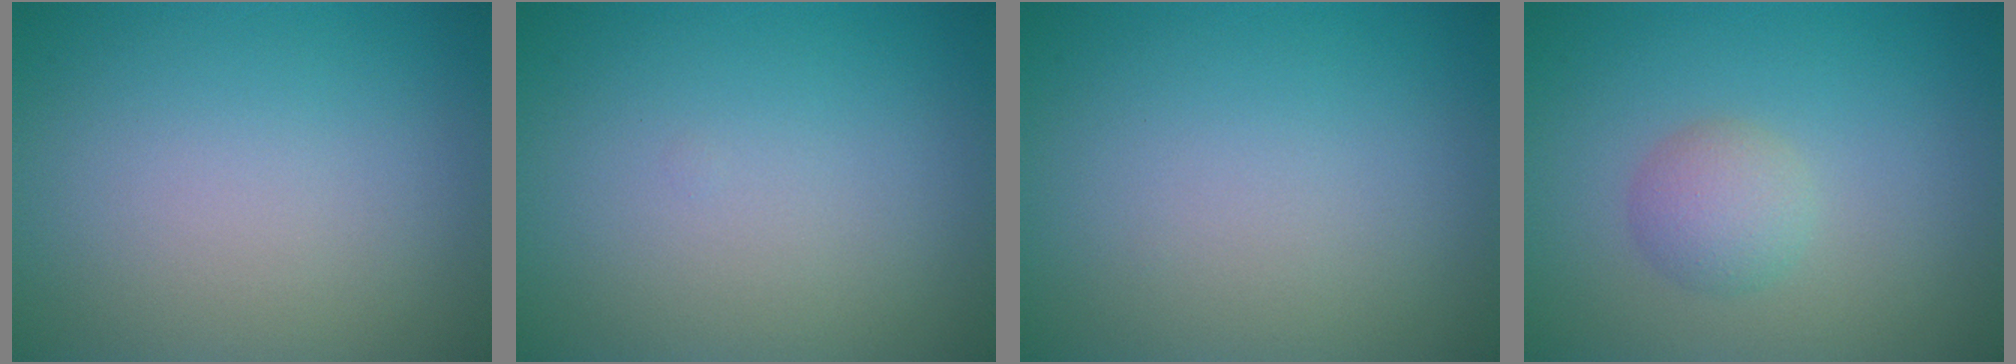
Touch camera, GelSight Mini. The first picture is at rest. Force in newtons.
{"total": 0.0}
{"total": 0.0}
{"total": 2.3, "press": 2.3, "slide": 0.1}